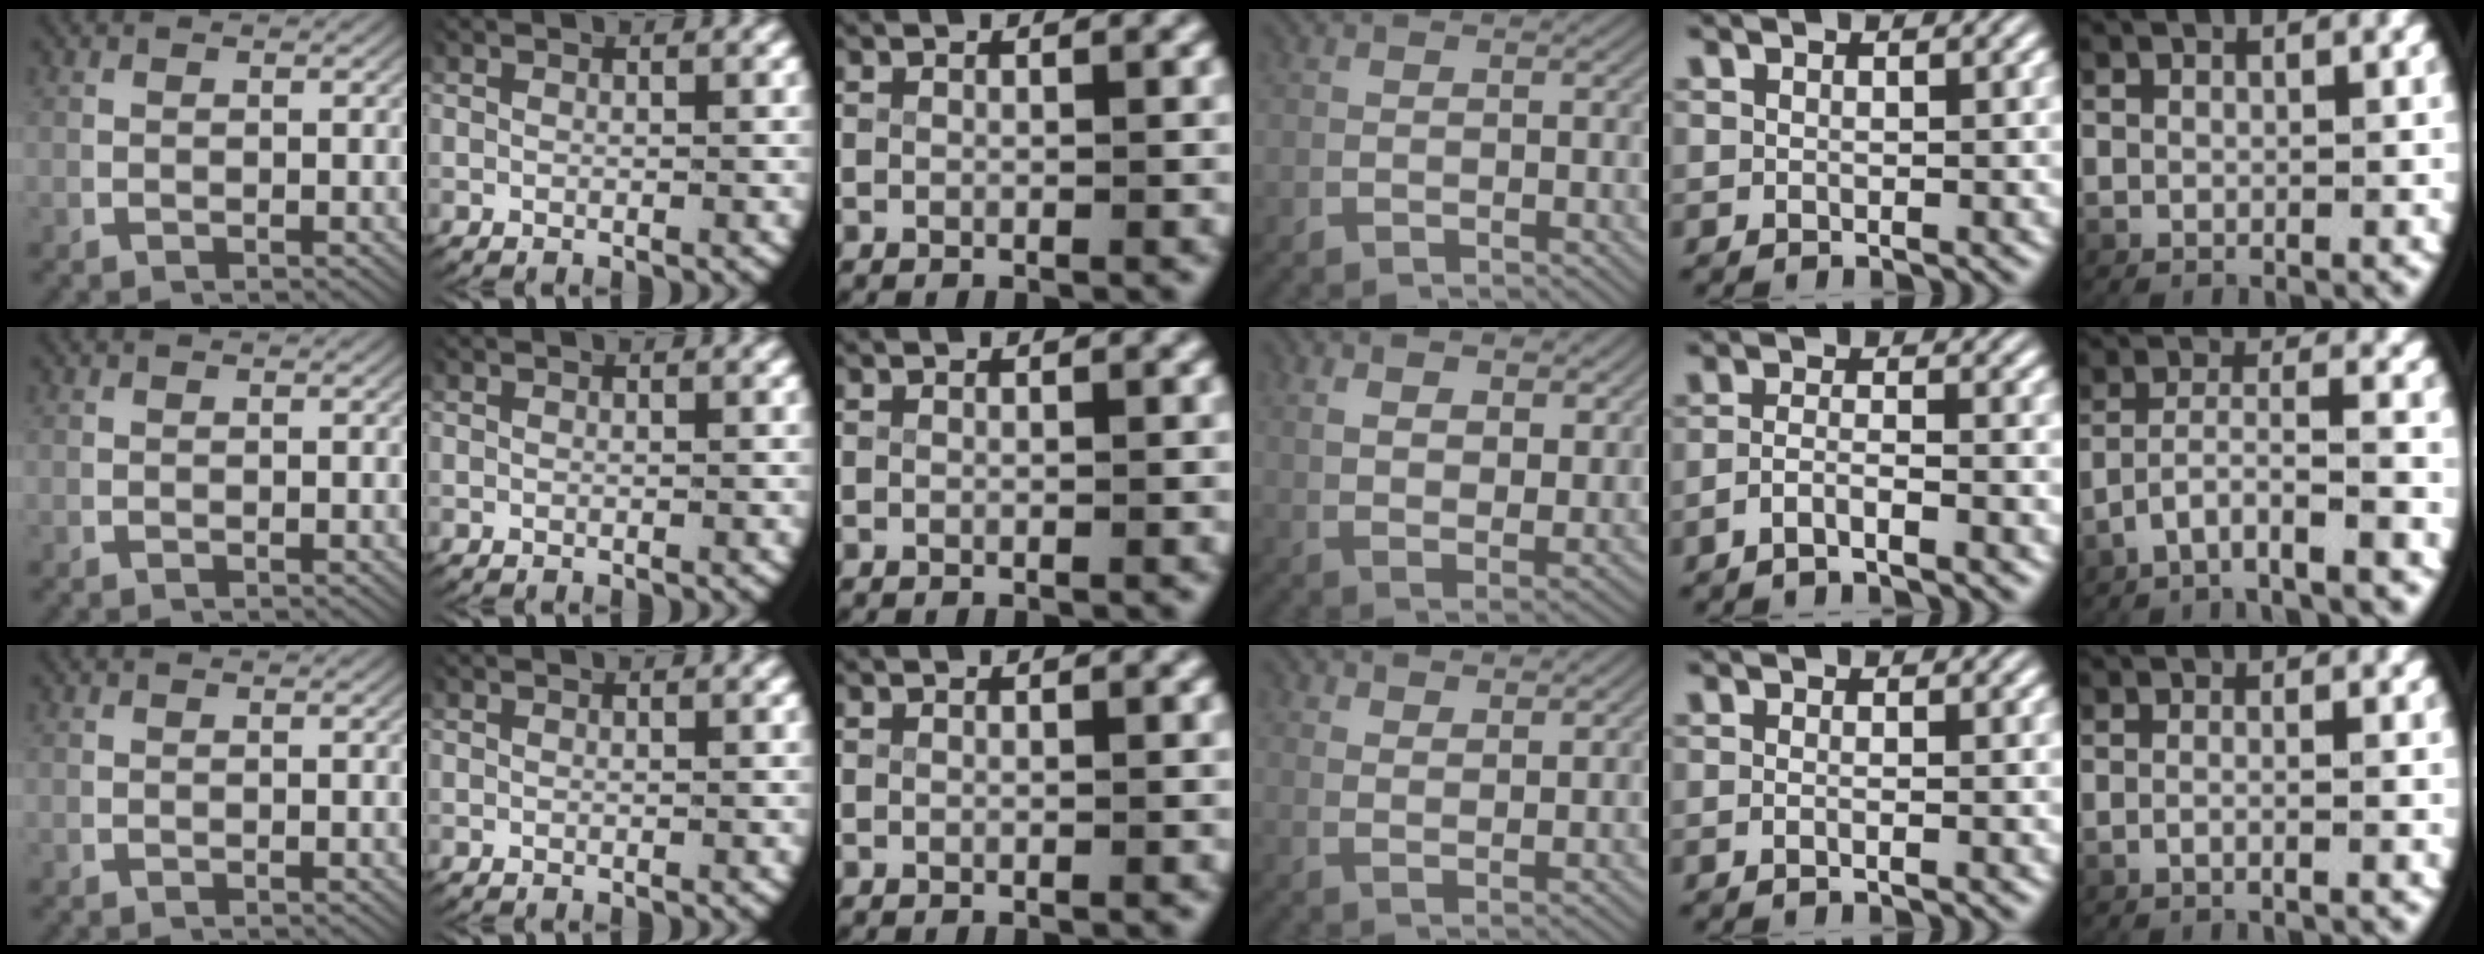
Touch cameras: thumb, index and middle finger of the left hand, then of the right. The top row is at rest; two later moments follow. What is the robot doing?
{"motion": "lift_and_place", "object": "towel"}